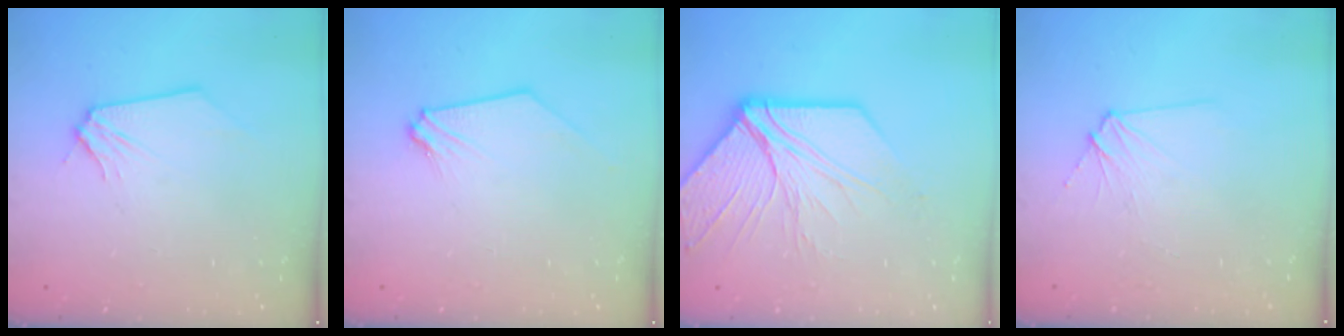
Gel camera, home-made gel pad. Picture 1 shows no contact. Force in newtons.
{"total": 0.0}
{"total": 13.3, "press": 13.2, "slide": 1.3}
{"total": 4.2, "press": 4.2, "slide": 0.5}